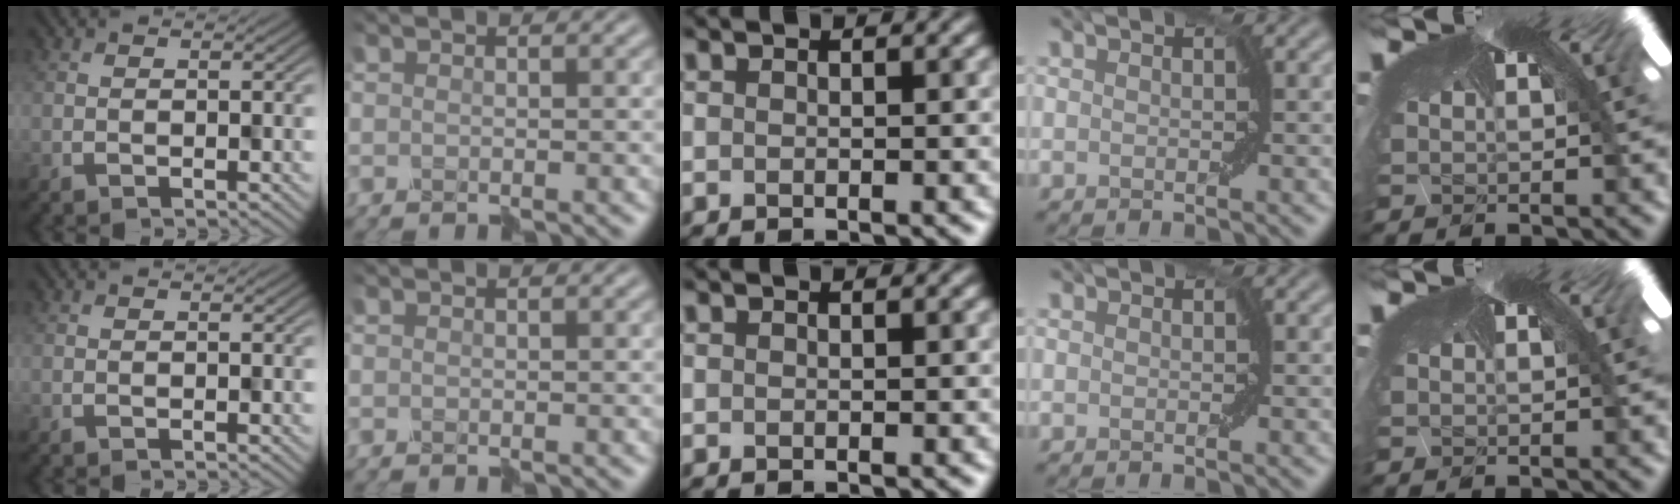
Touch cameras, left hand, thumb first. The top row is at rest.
{}